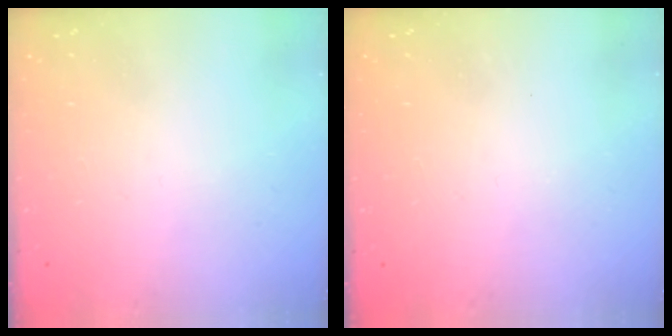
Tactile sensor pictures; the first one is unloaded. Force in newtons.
{"total": 0.8, "press": 0.7, "slide": 0.3}